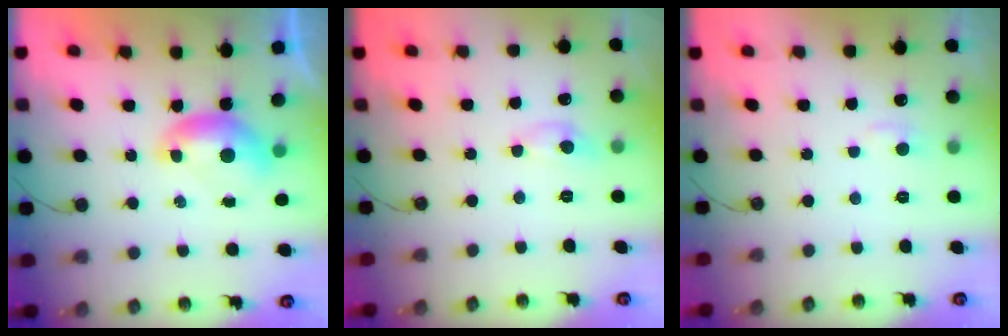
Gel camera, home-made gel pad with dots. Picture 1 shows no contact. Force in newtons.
{"total": 0.7, "press": 0.5, "slide": 0.4}
{"total": 1.7, "press": 1.6, "slide": 0.6}